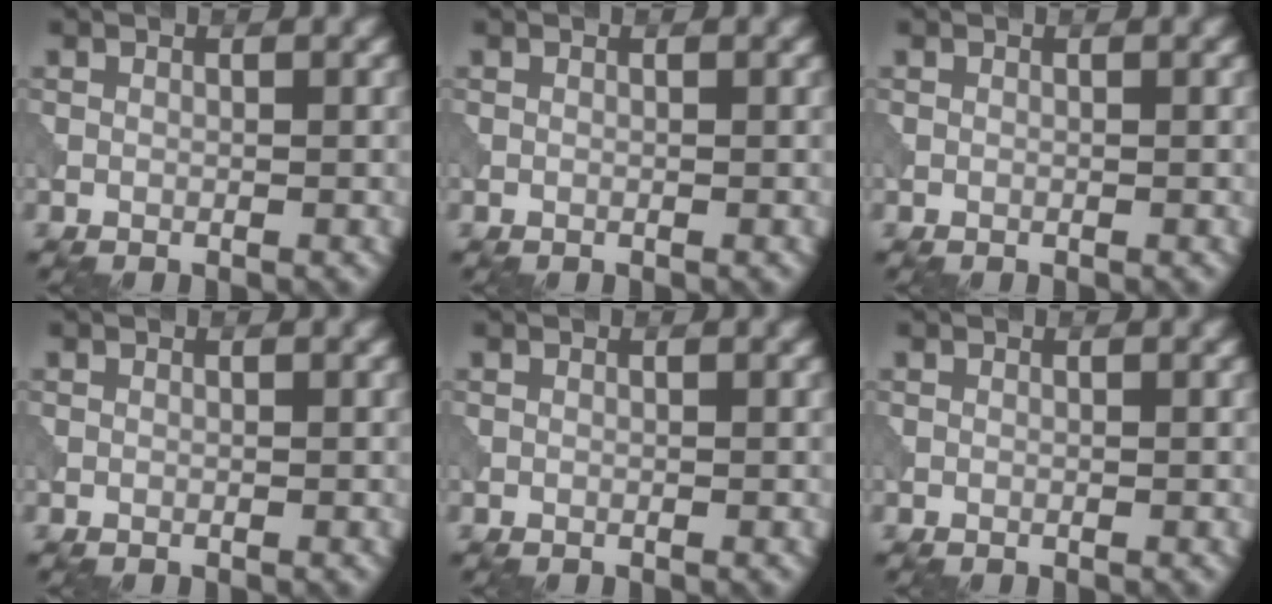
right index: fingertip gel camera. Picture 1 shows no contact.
{"total": 0.0}
{"total": 0.0}
{"total": 0.0}
{"total": 0.0}
{"total": 0.0}